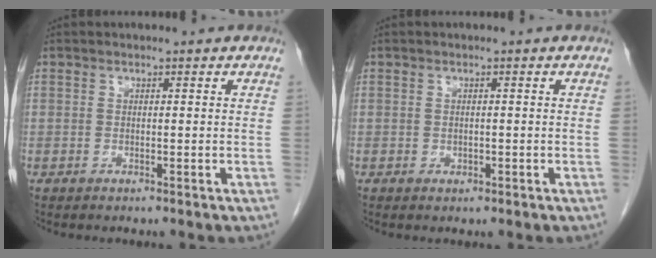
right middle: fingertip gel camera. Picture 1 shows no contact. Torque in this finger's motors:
{"motor_torque": [-0.14, -0.13, -0.07, -0.01]}